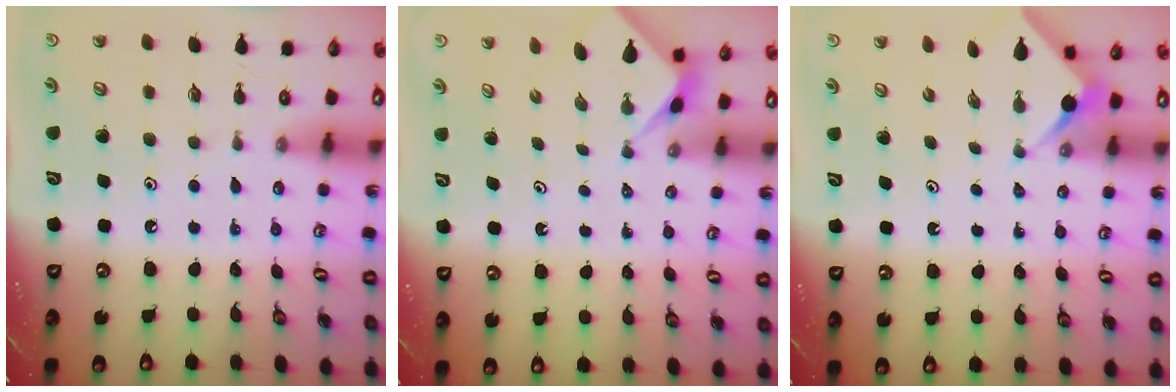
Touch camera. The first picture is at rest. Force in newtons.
{"total": 2.3, "press": 2.3, "slide": 0.1}
{"total": 3.7, "press": 3.6, "slide": 0.5}